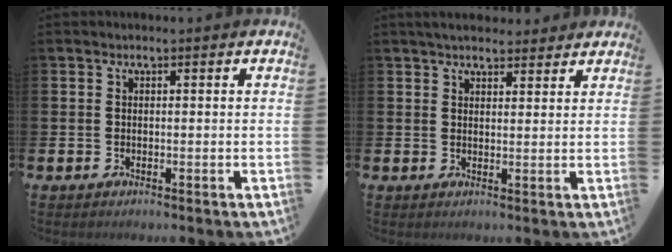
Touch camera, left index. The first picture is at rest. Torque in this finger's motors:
{"motor_torque": [0.97, -1.17, 0.27, 0.16]}